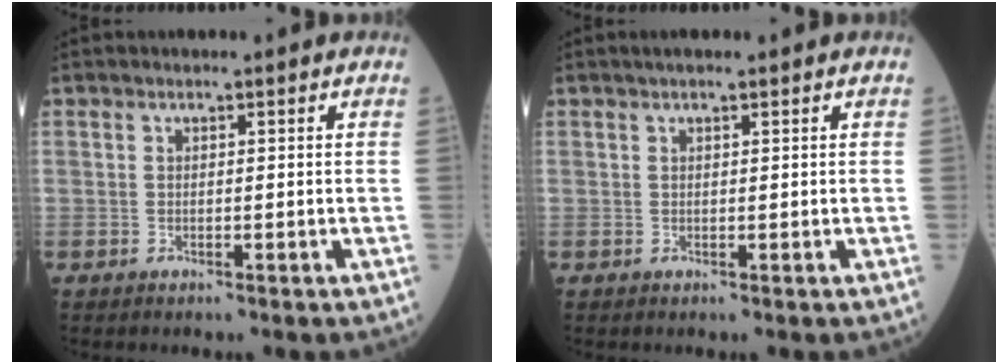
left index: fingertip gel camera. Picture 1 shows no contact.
{"total": 2.1, "force": [1.6, 0.2, 1.3], "torque": [-0.020, 0.016, 0.024]}